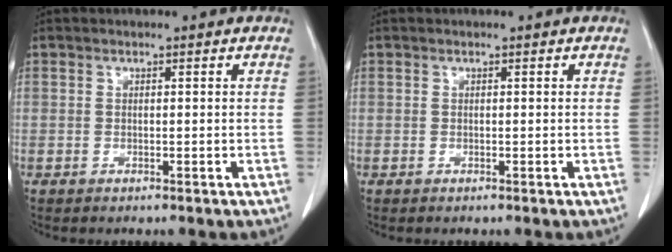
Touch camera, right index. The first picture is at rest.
{"total": 0.0}